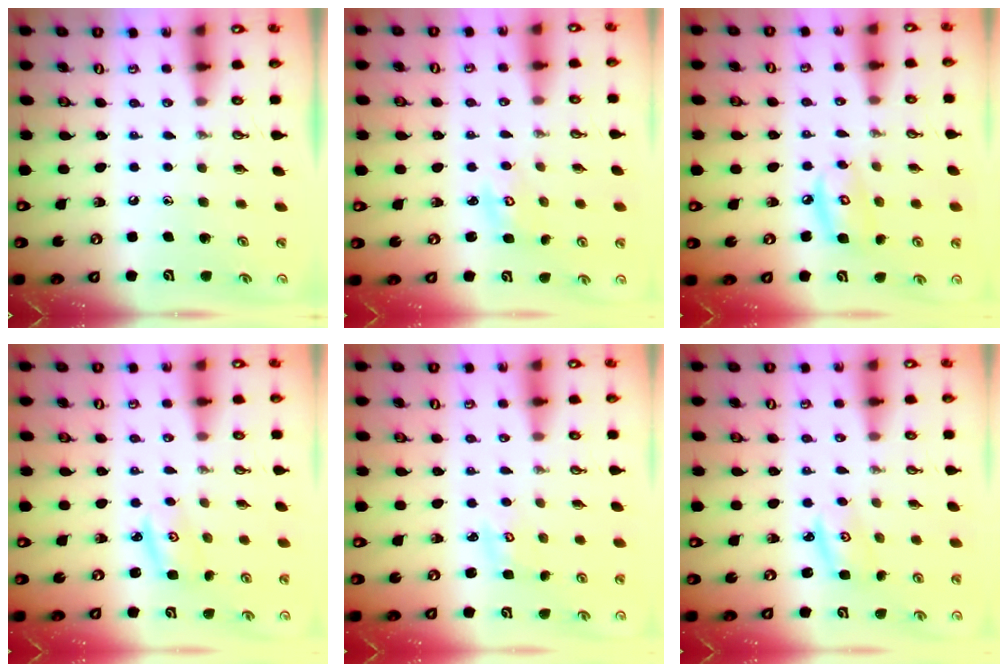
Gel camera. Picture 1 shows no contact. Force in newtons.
{"total": 3.7, "press": 3.7, "slide": 0.4}
{"total": 7.9, "press": 7.9, "slide": 0.6}
{"total": 2.6, "press": 2.6, "slide": 0.2}
{"total": 2.0, "press": 2.0, "slide": 0.1}
{"total": 2.6, "press": 2.6, "slide": 0.2}